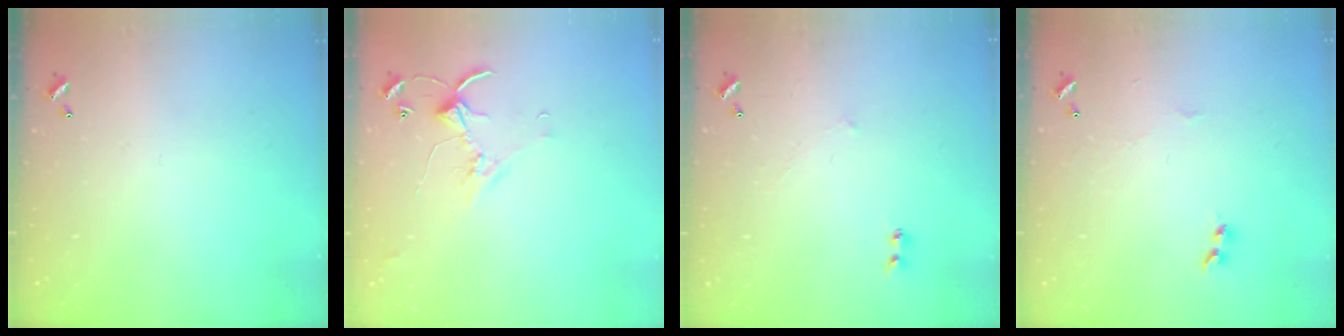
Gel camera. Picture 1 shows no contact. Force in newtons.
{"total": 2.8, "press": 2.8, "slide": 0.4}
{"total": 2.9, "press": 2.9, "slide": 0.4}
{"total": 2.1, "press": 2.1, "slide": 0.5}